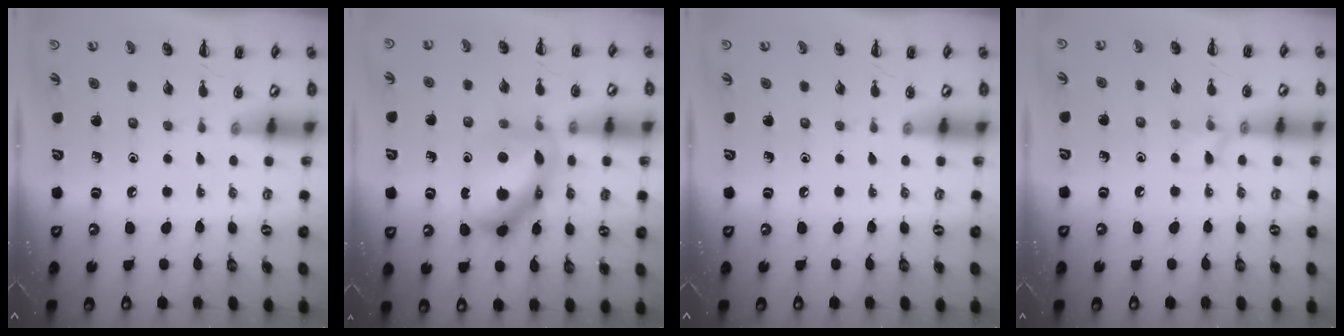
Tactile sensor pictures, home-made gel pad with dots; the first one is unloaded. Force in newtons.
{"total": 13.7, "press": 13.7, "slide": 0.8}
{"total": 0.0}
{"total": 6.6, "press": 6.5, "slide": 1.1}